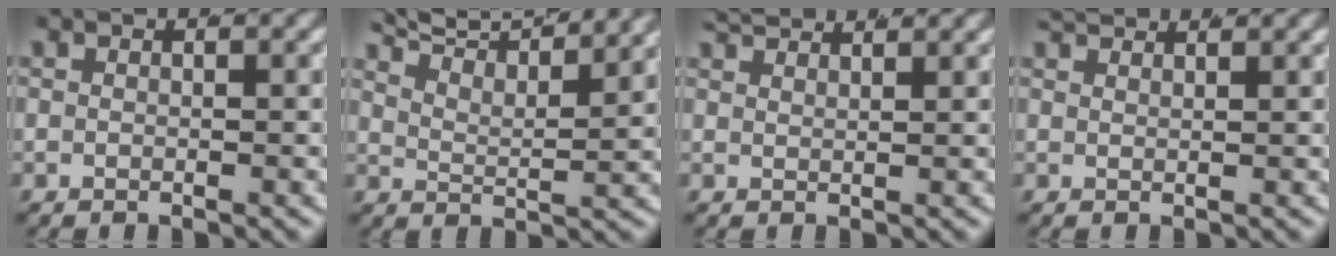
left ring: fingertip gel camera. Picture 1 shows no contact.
{"total": 9.7, "force": [8.3, 2.9, 4.2], "torque": [-0.067, 0.026, 0.122]}
{"total": 2.9, "force": [2.8, -0.4, 0.6], "torque": [-0.009, 0.000, 0.051]}
{"total": 2.4, "force": [2.3, -0.5, 0.4], "torque": [-0.006, -0.001, 0.042]}